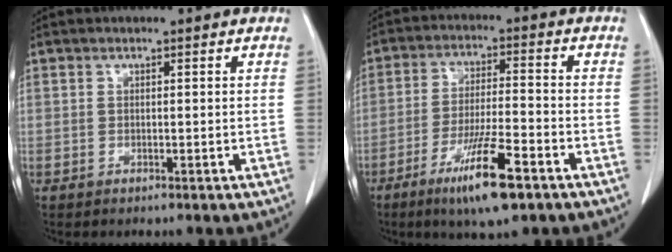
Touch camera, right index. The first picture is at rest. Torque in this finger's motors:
{"motor_torque": [1.30, -0.84, 0.31, 0.09]}